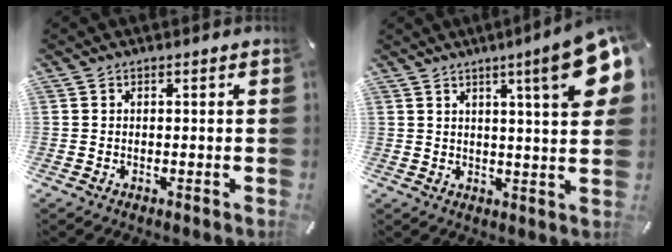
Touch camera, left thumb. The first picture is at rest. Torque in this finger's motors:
{"motor_torque": [2.49, 2.52, 0.30, -0.12, 0.09]}